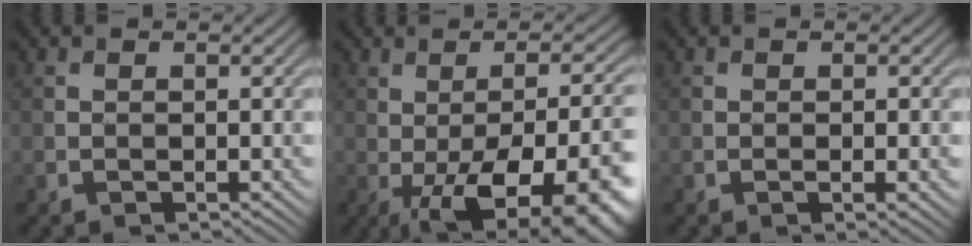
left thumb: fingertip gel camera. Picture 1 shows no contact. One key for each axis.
{"total": 18.2, "fx": -5.3, "fy": 7.2, "fz": 15.8, "tx": -0.193, "ty": -0.013, "tz": -0.061}
{"total": 1.5, "fx": -0.4, "fy": 0.3, "fz": 1.5, "tx": -0.023, "ty": -0.003, "tz": -0.005}